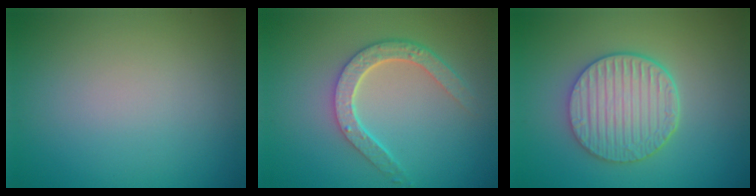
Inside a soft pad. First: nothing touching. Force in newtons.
{"total": 4.3, "press": 3.4, "slide": 2.6}
{"total": 5.9, "press": 4.7, "slide": 3.6}